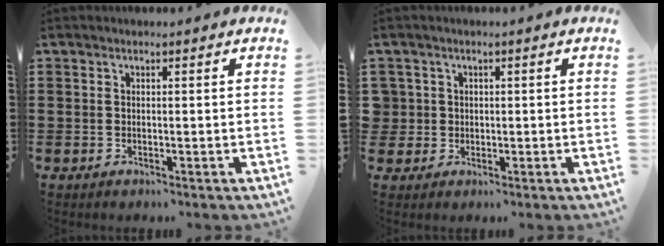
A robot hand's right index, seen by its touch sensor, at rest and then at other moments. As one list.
[{"total": 2.2, "force": [0.0, 2.2, 0.2], "torque": [-0.014, 0.009, -0.003]}]